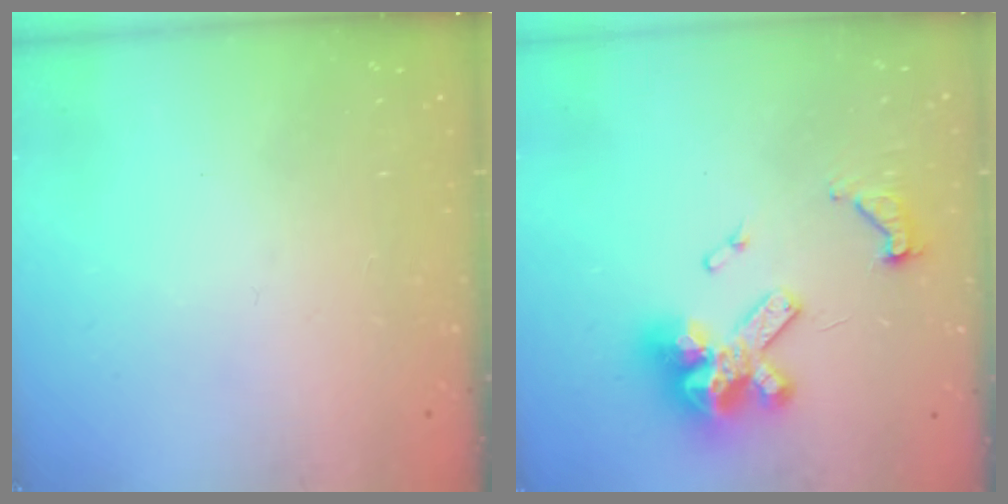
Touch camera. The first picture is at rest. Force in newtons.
{"total": 14.9, "press": 14.8, "slide": 1.6}